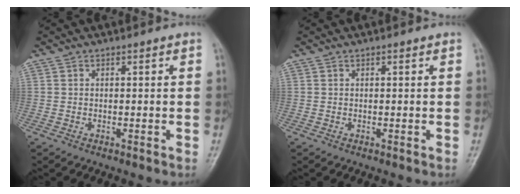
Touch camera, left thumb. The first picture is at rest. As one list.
[{"total": 0.0}]